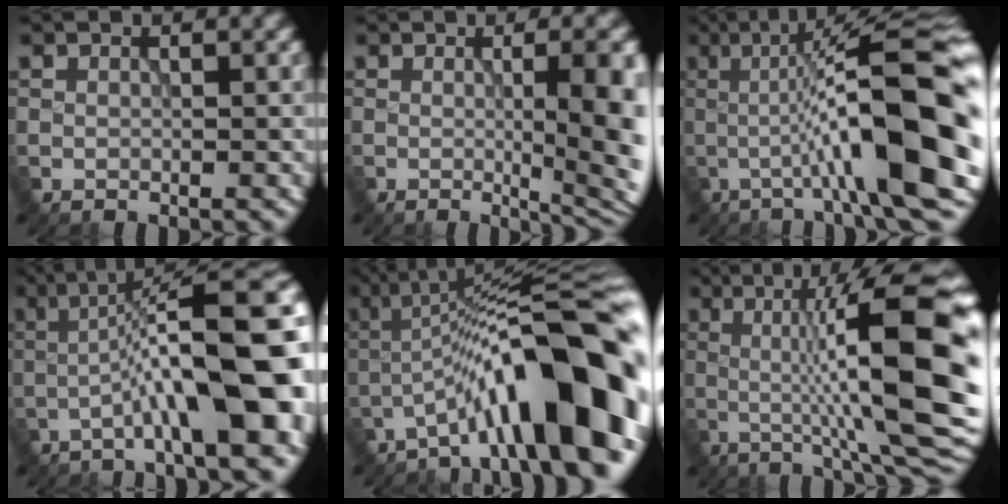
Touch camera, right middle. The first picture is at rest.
{"total": 8.0, "force": [0.0, 2.0, 7.7], "torque": [-0.082, -0.007, 0.005]}
{"total": 13.3, "force": [-1.3, 1.9, 13.1], "torque": [-0.184, 0.024, -0.025]}
{"total": 13.0, "force": [-2.2, 2.8, 12.5], "torque": [-0.165, 0.025, -0.035]}
{"total": 13.8, "force": [-5.5, 3.3, 12.3], "torque": [-0.178, 0.018, -0.086]}
{"total": 13.9, "force": [0.2, 2.2, 13.7], "torque": [-0.191, 0.021, 0.000]}